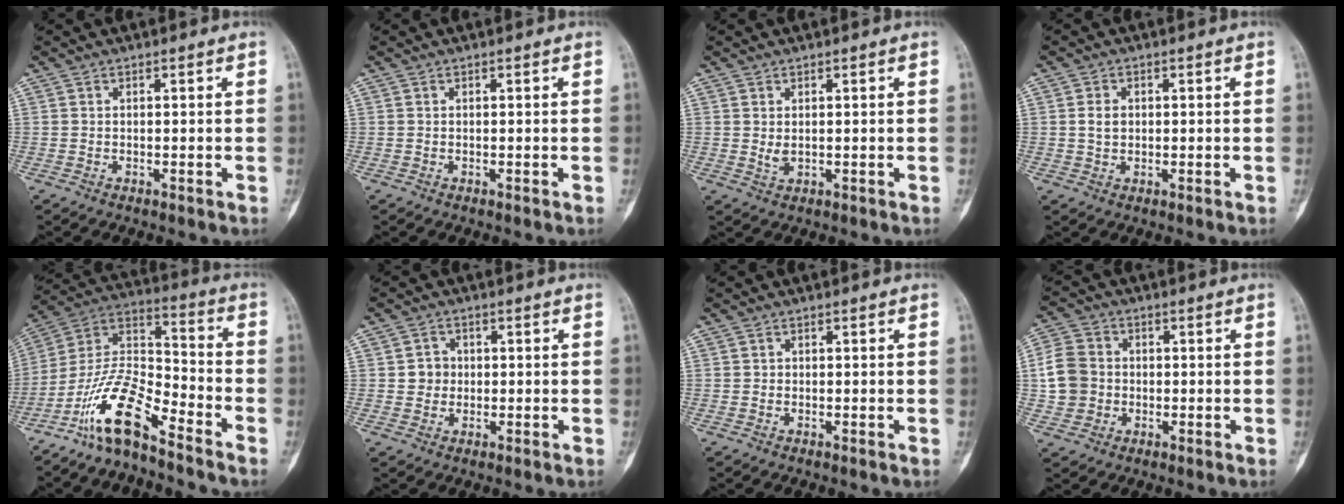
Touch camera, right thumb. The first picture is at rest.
{"total": 0.0}
{"total": 1.5, "force": [0.3, 0.8, 1.2], "torque": [-0.021, -0.005, 0.011]}
{"total": 2.6, "force": [0.3, 2.0, 1.6], "torque": [-0.023, 0.004, 0.006]}
{"total": 13.9, "force": [-9.9, 3.9, 8.9], "torque": [-0.171, 0.087, -0.196]}
{"total": 3.4, "force": [0.1, 3.2, 1.1], "torque": [0.004, 0.007, -0.002]}
{"total": 0.0}
{"total": 7.9, "force": [-0.4, 7.1, 3.5], "torque": [-0.053, 0.015, -0.014]}